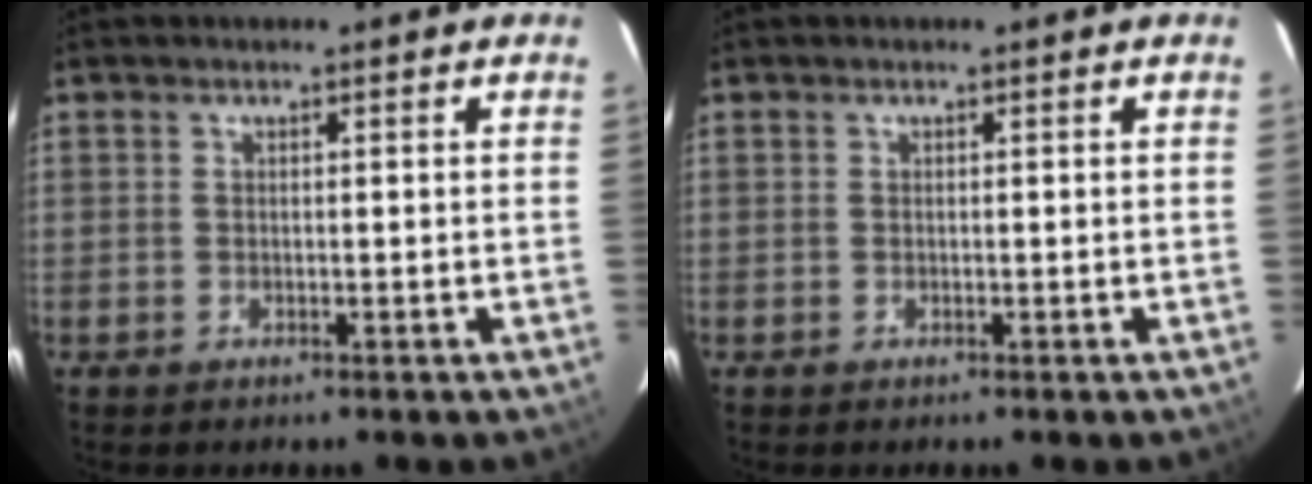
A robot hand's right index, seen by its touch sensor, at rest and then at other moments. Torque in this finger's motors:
{"motor_torque": [0.00, 0.00, 0.00, 0.00]}